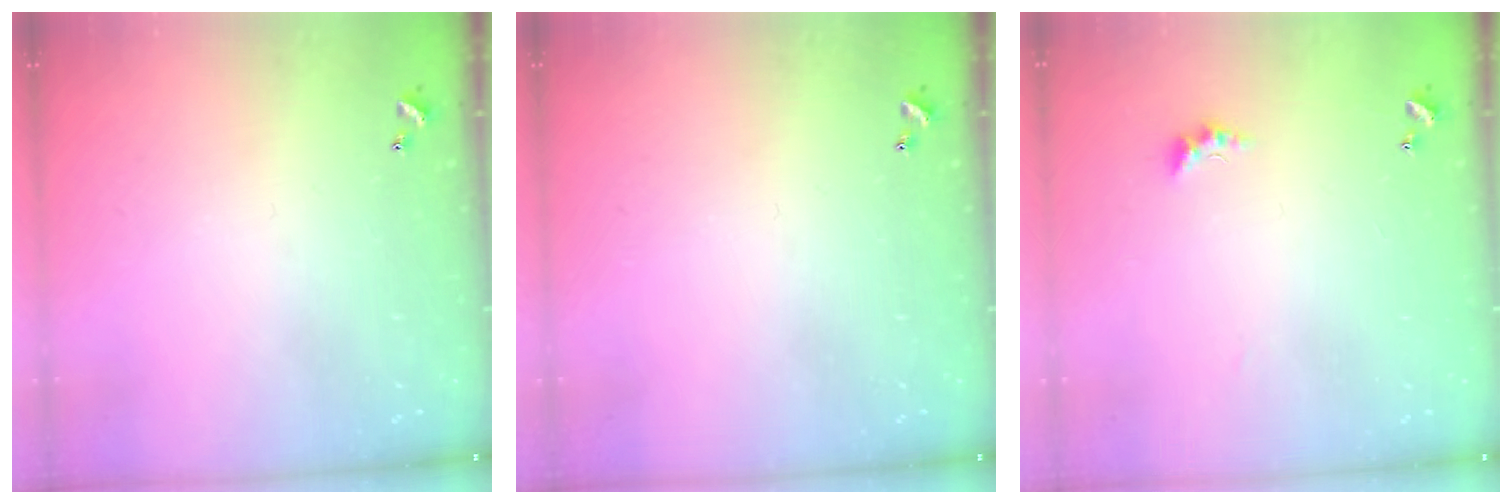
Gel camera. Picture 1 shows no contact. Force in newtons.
{"total": 0.0}
{"total": 1.5, "press": 1.3, "slide": 0.7}